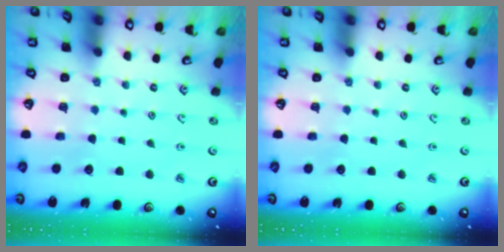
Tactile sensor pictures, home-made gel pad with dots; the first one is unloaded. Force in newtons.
{"total": 0.0}